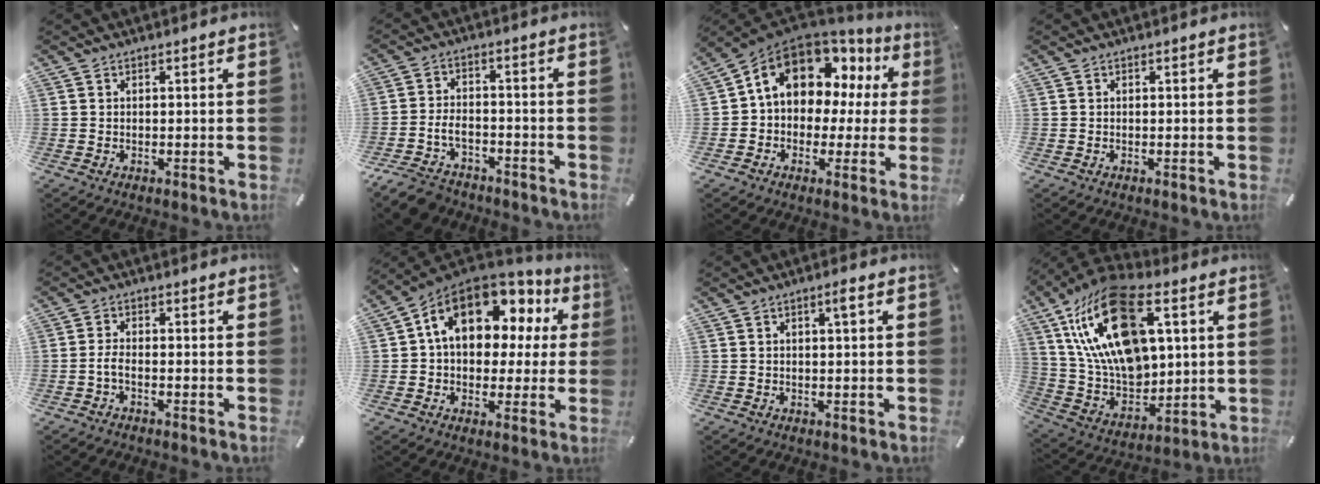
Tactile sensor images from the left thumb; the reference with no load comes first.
{"total": 7.3, "force": [-4.5, 4.4, 3.6], "torque": [-0.080, 0.016, -0.085]}
{"total": 14.5, "force": [6.8, 10.1, 7.9], "torque": [-0.151, -0.041, 0.123]}
{"total": 0.0}
{"total": 2.5, "force": [-1.2, 0.7, 2.0], "torque": [-0.043, 0.003, -0.024]}
{"total": 16.2, "force": [6.1, 10.7, 10.5], "torque": [-0.166, -0.028, 0.111]}
{"total": 2.3, "force": [0.7, 0.4, 2.1], "torque": [-0.034, -0.001, 0.009]}
{"total": 23.7, "force": [9.4, 14.7, 16.1], "torque": [-0.343, -0.041, 0.158]}